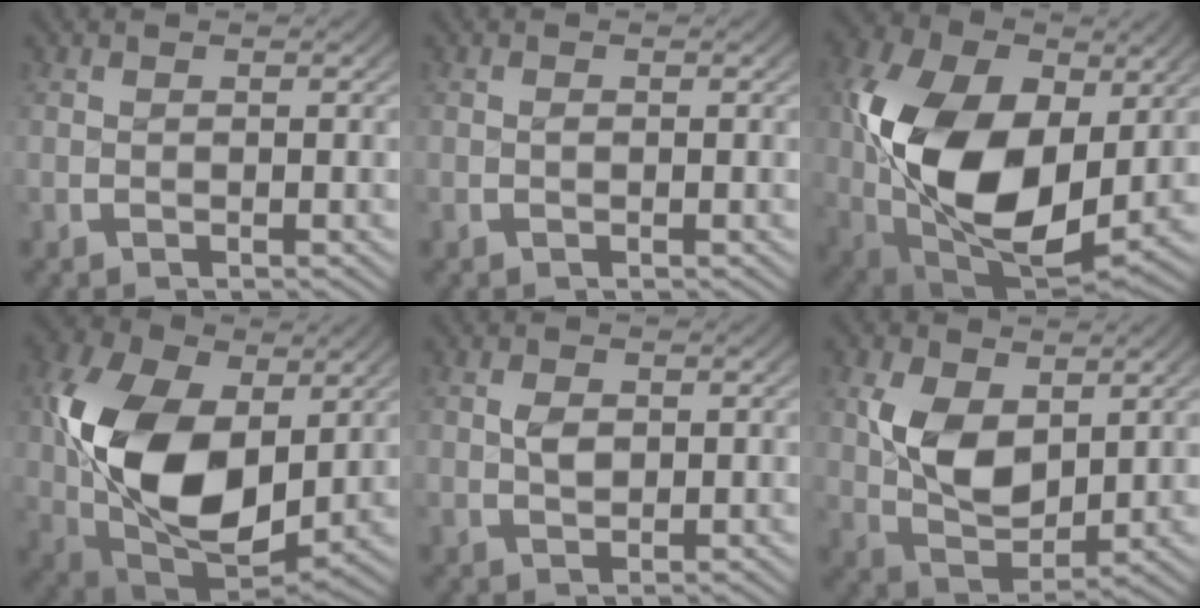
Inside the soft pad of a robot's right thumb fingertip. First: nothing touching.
{"total": 0.0}
{"total": 17.9, "force": [-0.7, 12.0, 13.2], "torque": [-0.295, -0.090, 0.024]}
{"total": 15.7, "force": [0.2, 10.6, 11.6], "torque": [-0.264, -0.077, 0.030]}
{"total": 1.3, "force": [0.4, 1.1, 0.6], "torque": [-0.019, -0.010, 0.013]}
{"total": 7.0, "force": [0.8, 5.0, 4.9], "torque": [-0.120, -0.036, 0.026]}